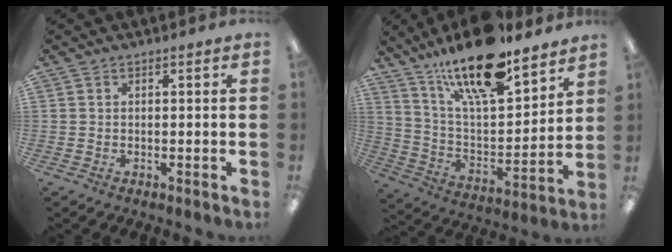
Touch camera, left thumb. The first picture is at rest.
{"total": 20.8, "force": [15.6, 6.3, 12.2], "torque": [-0.212, -0.095, 0.264]}